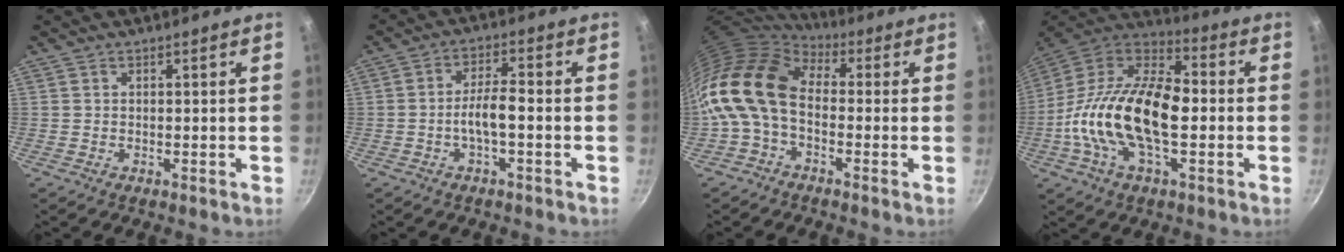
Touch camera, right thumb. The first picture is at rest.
{"total": 5.5, "force": [-1.6, 1.5, 5.0], "torque": [-0.095, 0.027, -0.034]}
{"total": 14.1, "force": [-0.9, 9.4, 10.5], "torque": [-0.187, 0.029, -0.038]}
{"total": 23.9, "force": [-2.7, 12.4, 20.2], "torque": [-0.362, 0.042, -0.066]}